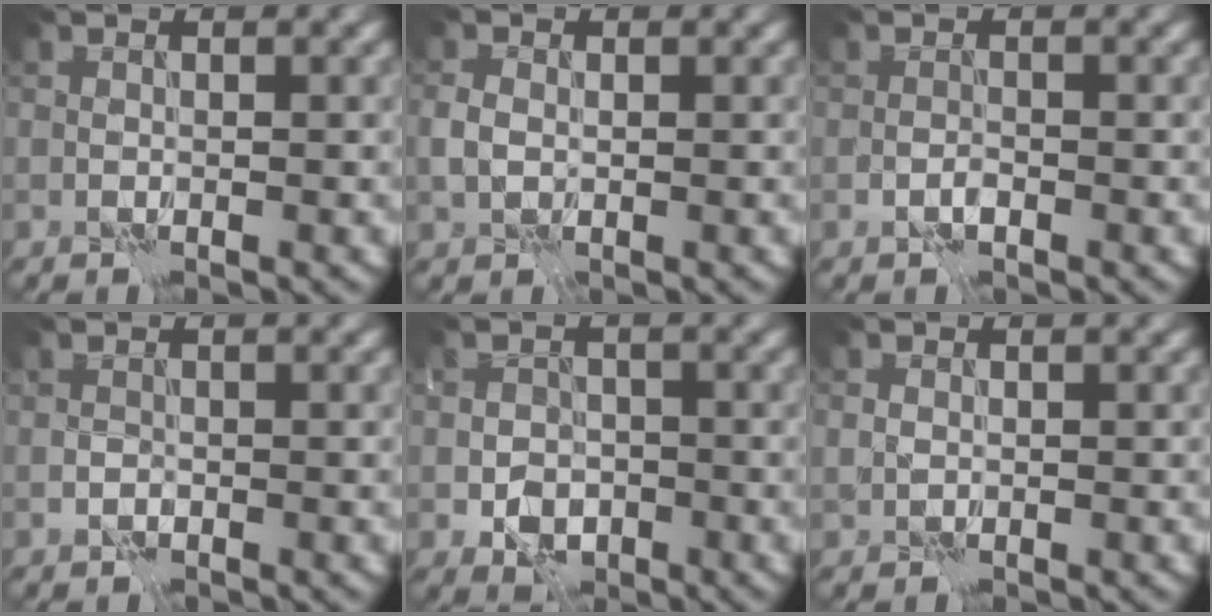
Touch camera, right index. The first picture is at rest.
{"total": 1.9, "force": [-0.1, 1.5, 1.2], "torque": [-0.028, 0.002, -0.005]}
{"total": 1.0, "force": [-0.7, 0.4, 0.6], "torque": [-0.010, 0.004, -0.014]}
{"total": 0.5, "force": [-0.3, 0.4, 0.1], "torque": [0.000, 0.000, -0.007]}
{"total": 3.4, "force": [-1.3, 2.5, 1.8], "torque": [-0.023, -0.002, -0.024]}
{"total": 0.7, "force": [-0.1, 0.7, 0.2], "torque": [-0.003, -0.001, -0.003]}